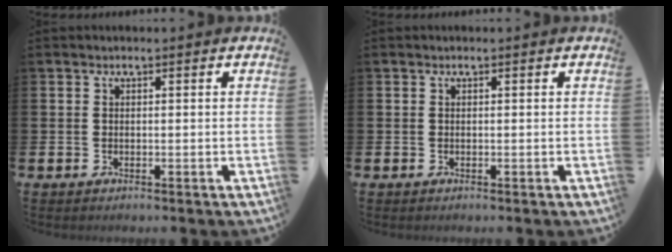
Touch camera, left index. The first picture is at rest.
{"total": 0.0}